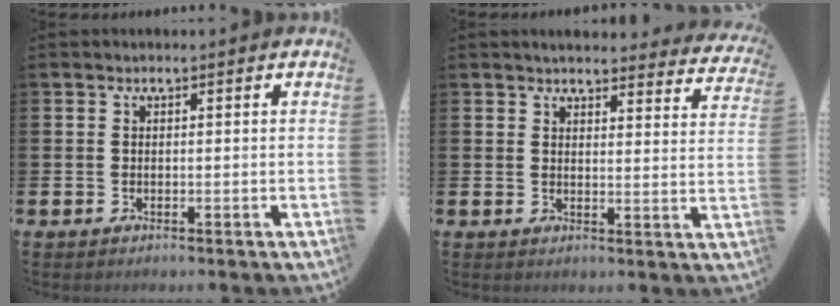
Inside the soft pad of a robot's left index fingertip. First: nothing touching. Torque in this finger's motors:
{"motor_torque": [0.90, -1.24, 0.36, 0.04]}